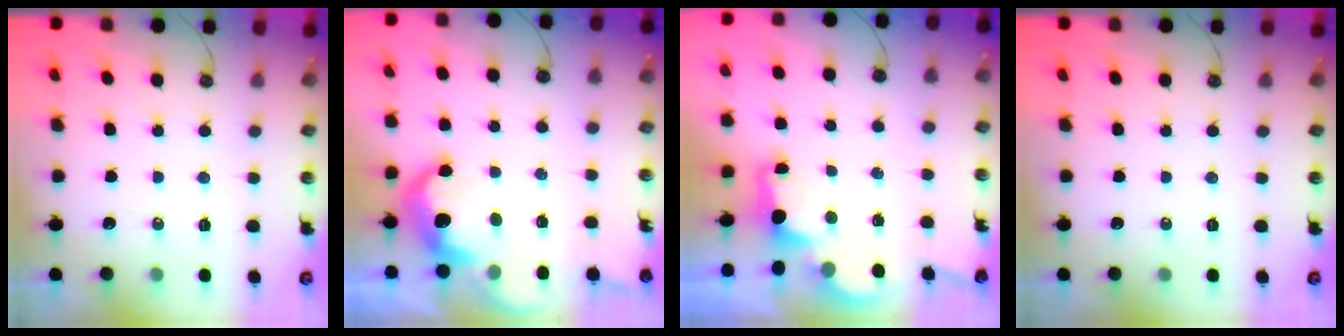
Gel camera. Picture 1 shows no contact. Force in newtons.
{"total": 9.7, "press": 9.7, "slide": 0.9}
{"total": 2.6, "press": 2.4, "slide": 0.8}
{"total": 0.0}